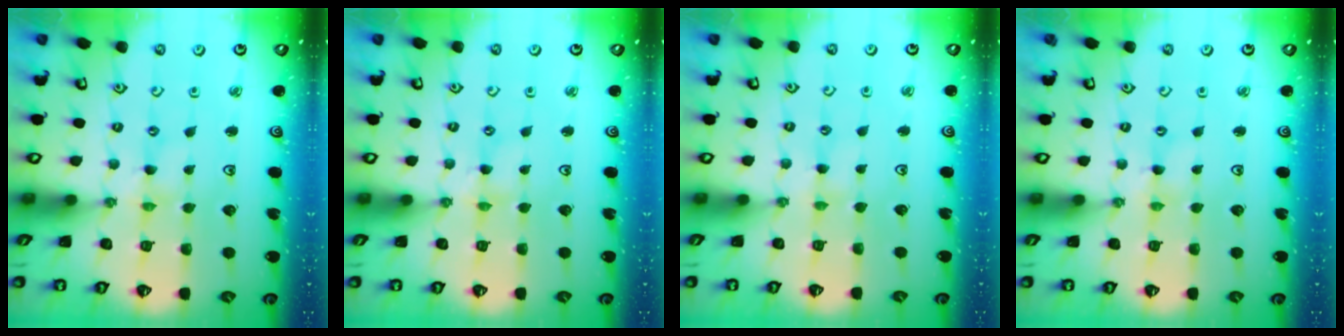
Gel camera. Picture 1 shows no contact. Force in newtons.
{"total": 0.7, "press": 0.7, "slide": 0.2}
{"total": 2.1, "press": 2.1, "slide": 0.2}
{"total": 0.0}